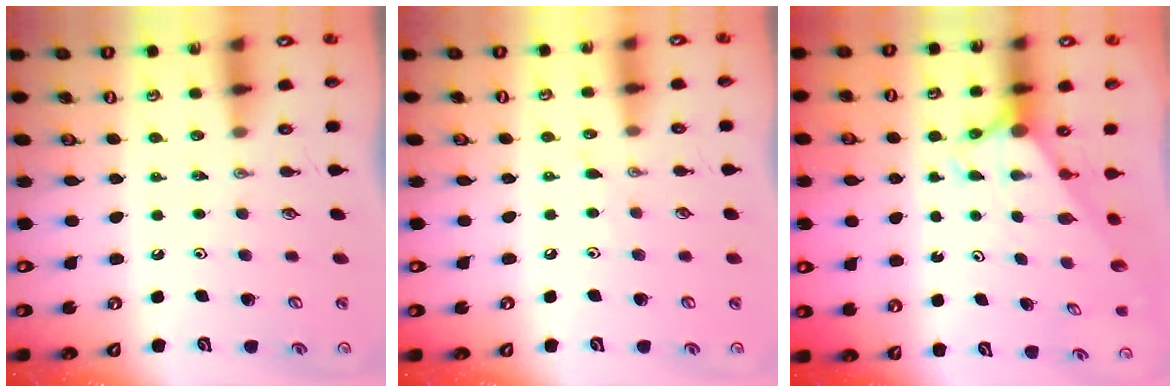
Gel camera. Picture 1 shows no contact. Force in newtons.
{"total": 5.2, "press": 5.2, "slide": 0.7}
{"total": 2.8, "press": 2.8, "slide": 0.2}